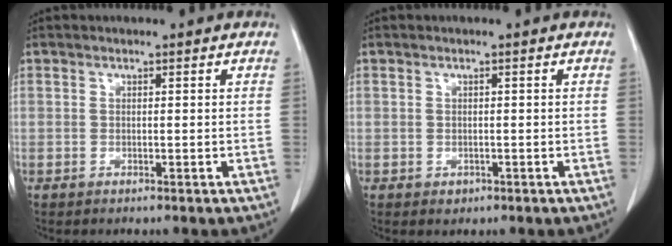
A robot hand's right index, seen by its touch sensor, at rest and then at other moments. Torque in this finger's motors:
{"motor_torque": [-0.05, -0.01, -0.13, -0.05]}